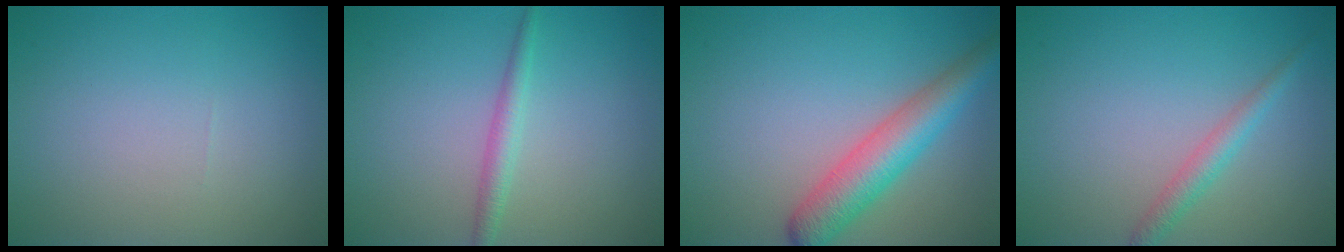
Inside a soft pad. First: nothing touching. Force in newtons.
{"total": 1.7, "press": 1.7, "slide": 0.0}
{"total": 5.4, "press": 5.4, "slide": 0.2}
{"total": 1.9, "press": 1.9, "slide": 0.1}